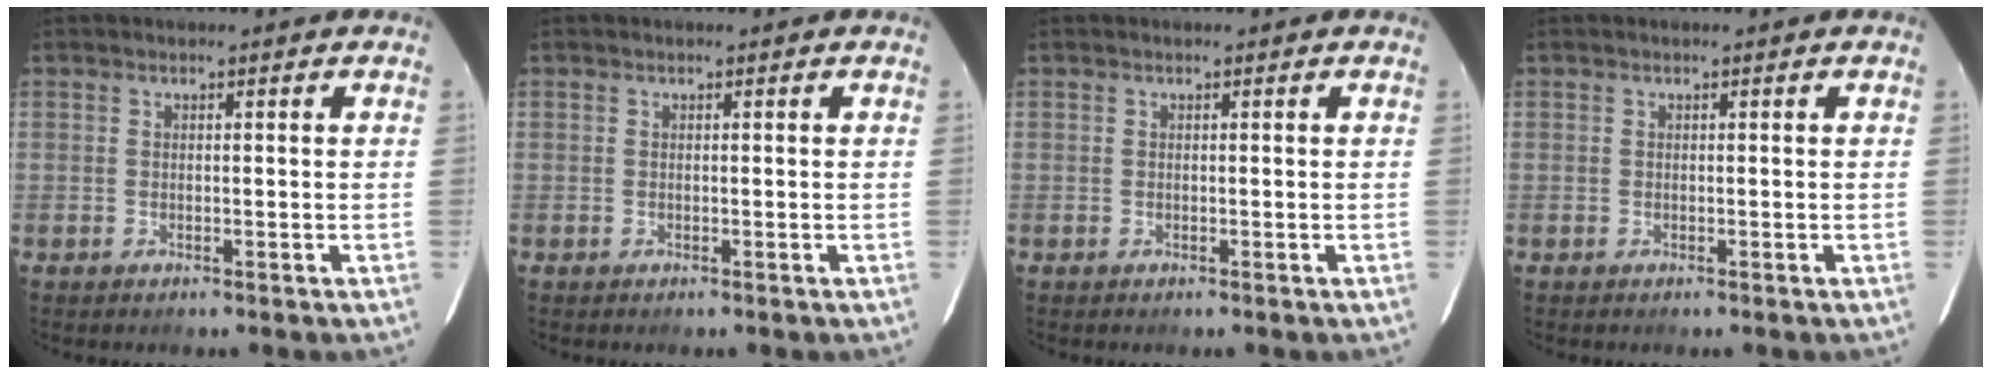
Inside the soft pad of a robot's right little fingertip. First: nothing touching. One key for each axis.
{"total": 0.0}
{"total": 0.0}
{"total": 0.0}